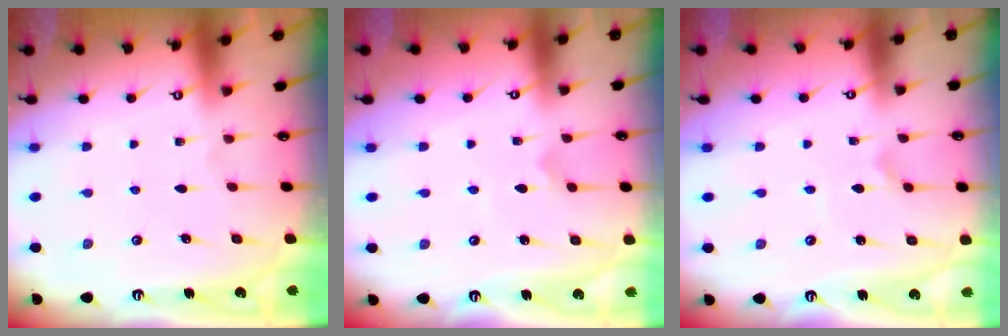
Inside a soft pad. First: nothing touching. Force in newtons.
{"total": 2.1, "press": 2.1, "slide": 0.6}
{"total": 1.7, "press": 1.6, "slide": 0.1}